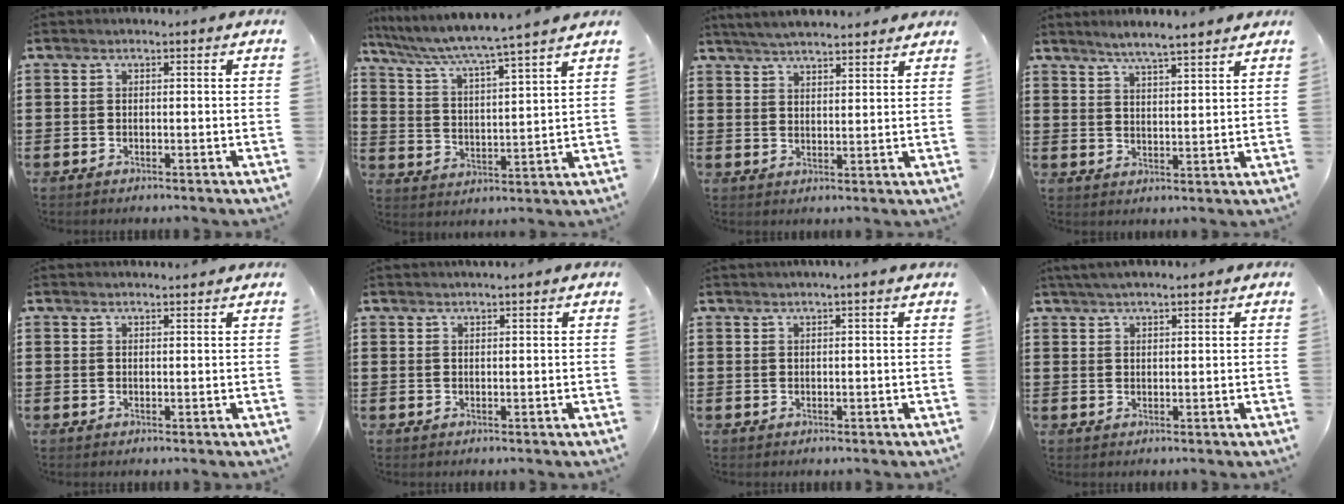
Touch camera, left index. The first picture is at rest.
{"total": 4.9, "force": [4.3, -0.9, 2.1], "torque": [-0.064, -0.037, 0.063]}
{"total": 4.3, "force": [4.3, 0.0, 0.9], "torque": [-0.029, -0.012, 0.078]}
{"total": 3.9, "force": [3.7, -0.4, 1.2], "torque": [-0.037, -0.014, 0.064]}
{"total": 1.6, "force": [1.6, 0.0, 0.2], "torque": [-0.006, 0.001, 0.031]}
{"total": 1.4, "force": [1.4, -0.1, 0.3], "torque": [-0.008, 0.001, 0.027]}
{"total": 1.4, "force": [1.3, -0.5, 0.5], "torque": [-0.009, -0.002, 0.025]}
{"total": 2.7, "force": [2.5, 0.0, 1.1], "torque": [-0.026, 0.002, 0.047]}